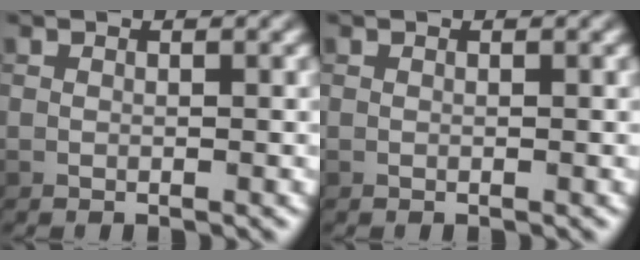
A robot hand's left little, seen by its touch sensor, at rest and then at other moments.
{"total": 0.0}